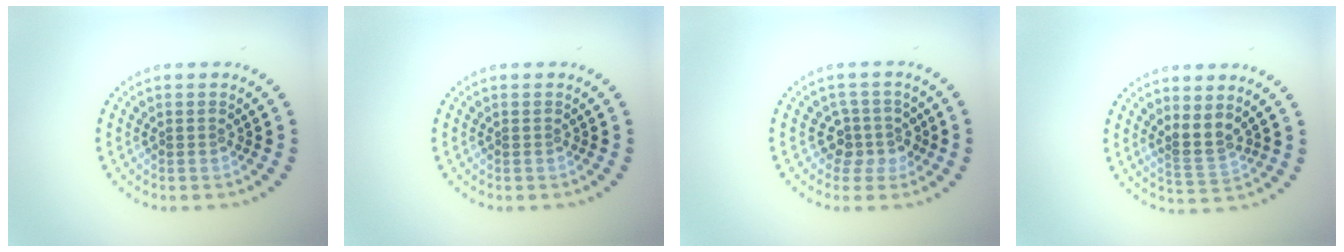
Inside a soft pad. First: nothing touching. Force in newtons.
{"total": 0.0}
{"total": 2.6, "press": 2.1, "slide": 1.6}
{"total": 2.0, "press": 1.5, "slide": 1.3}